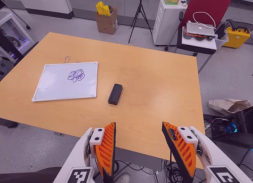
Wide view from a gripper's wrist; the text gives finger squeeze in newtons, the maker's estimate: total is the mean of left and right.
{"total": 0.0}